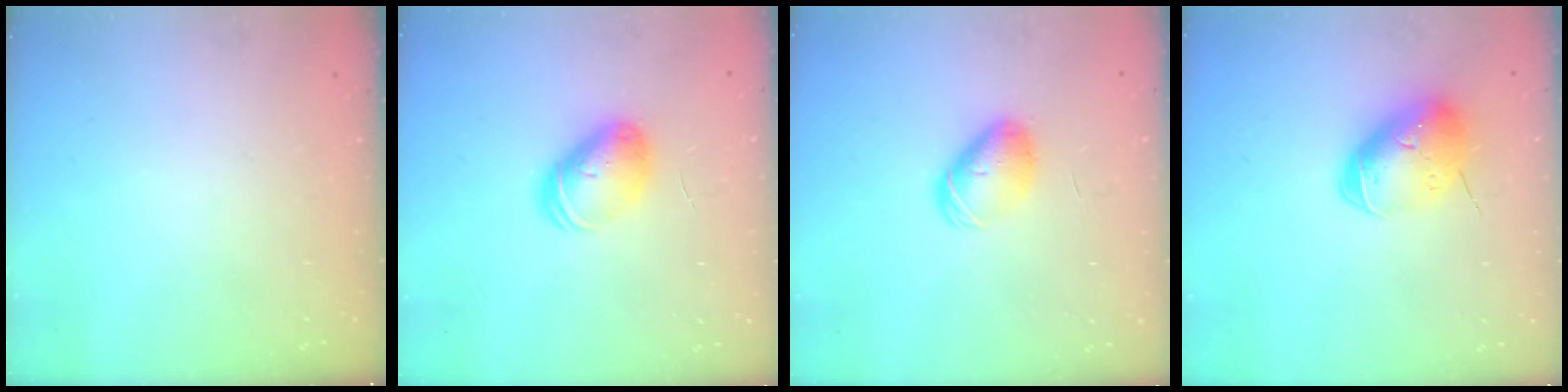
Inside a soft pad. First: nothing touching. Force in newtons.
{"total": 8.7, "press": 8.7, "slide": 0.5}
{"total": 8.2, "press": 8.1, "slide": 0.9}
{"total": 12.3, "press": 12.1, "slide": 1.9}